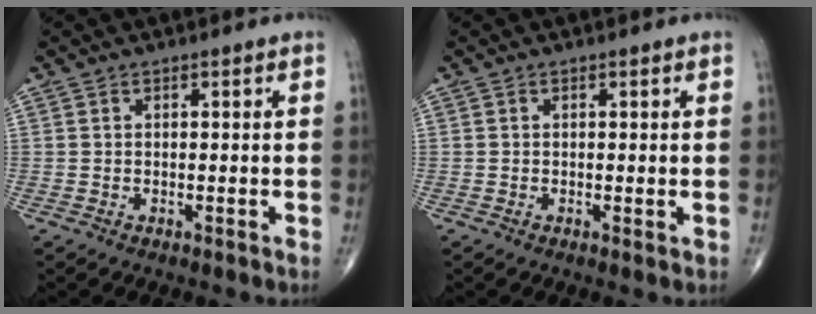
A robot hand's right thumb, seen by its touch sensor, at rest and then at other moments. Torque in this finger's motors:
{"motor_torque": [-0.52, 0.18, 0.16, -0.16, -0.07]}